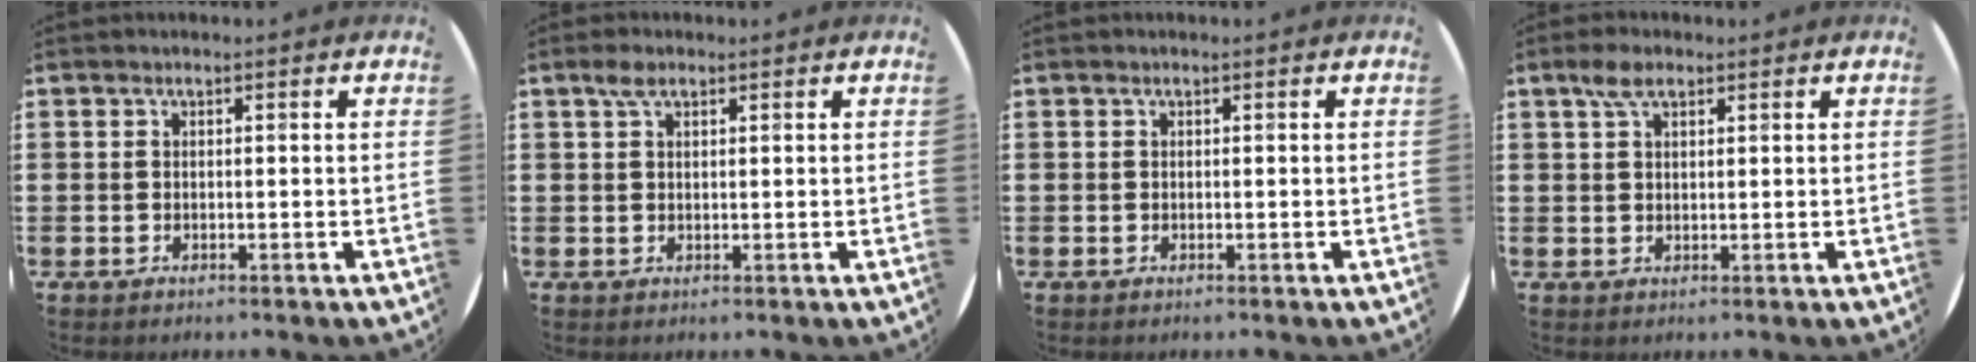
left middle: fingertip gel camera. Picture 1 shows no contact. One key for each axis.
{"total": 2.0, "fx": 1.2, "fy": 1.0, "fz": 1.2, "tx": -0.019, "ty": 0.003, "tz": 0.020}
{"total": 0.0}
{"total": 3.3, "fx": 2.1, "fy": 1.6, "fz": 1.9, "tx": -0.035, "ty": 0.004, "tz": 0.036}